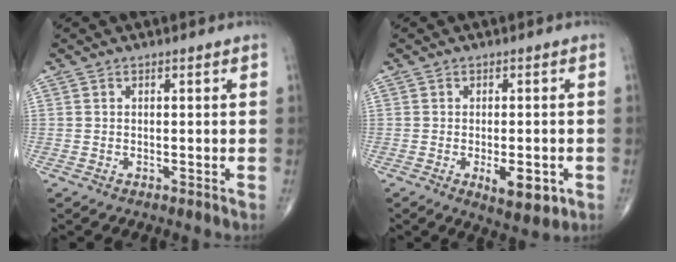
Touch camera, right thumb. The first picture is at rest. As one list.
[{"total": 6.6, "force": [-2.1, 2.9, 5.6], "torque": [-0.075, -0.004, -0.022]}]